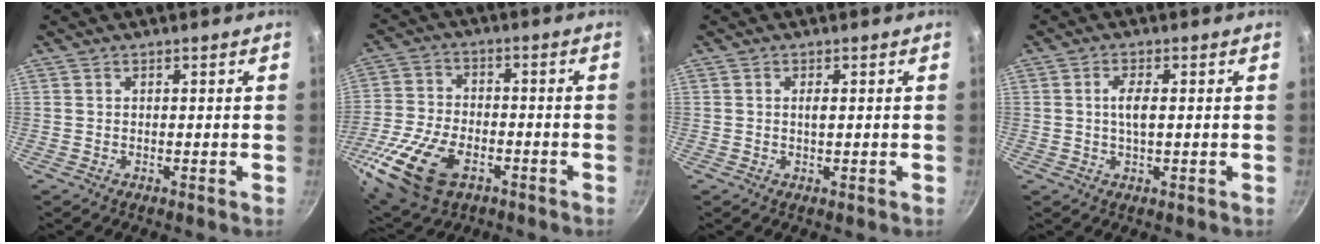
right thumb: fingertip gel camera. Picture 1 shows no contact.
{"total": 18.1, "force": [-7.8, 10.9, 12.2], "torque": [-0.253, 0.015, -0.143]}
{"total": 1.3, "force": [0.1, 0.3, 1.3], "torque": [-0.023, -0.001, 0.002]}
{"total": 3.5, "force": [0.2, 1.1, 3.3], "torque": [-0.069, 0.002, 0.001]}